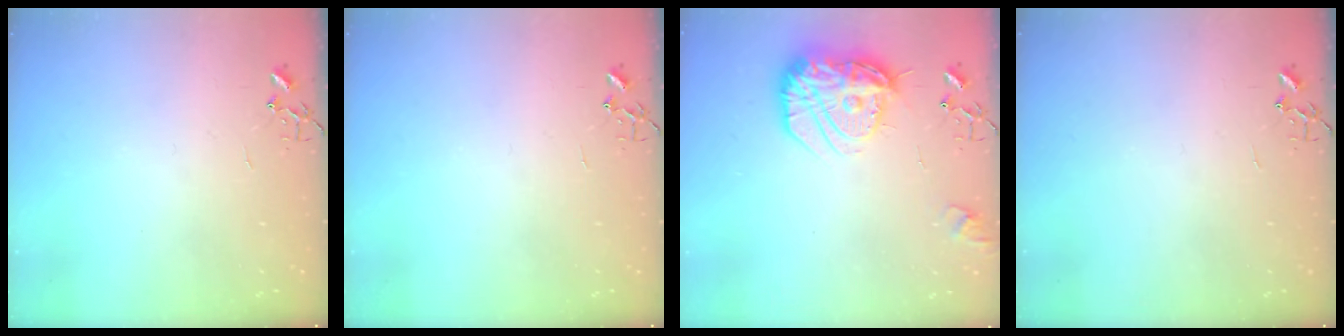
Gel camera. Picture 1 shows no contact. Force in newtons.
{"total": 0.0}
{"total": 17.0, "press": 17.0, "slide": 1.4}
{"total": 0.0}